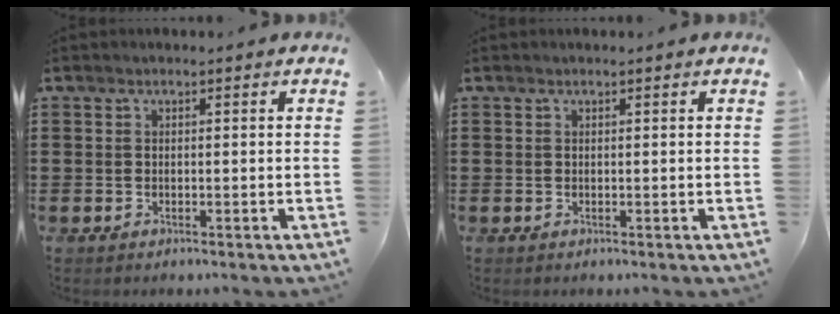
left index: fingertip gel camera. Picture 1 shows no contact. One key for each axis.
{"total": 0.0}